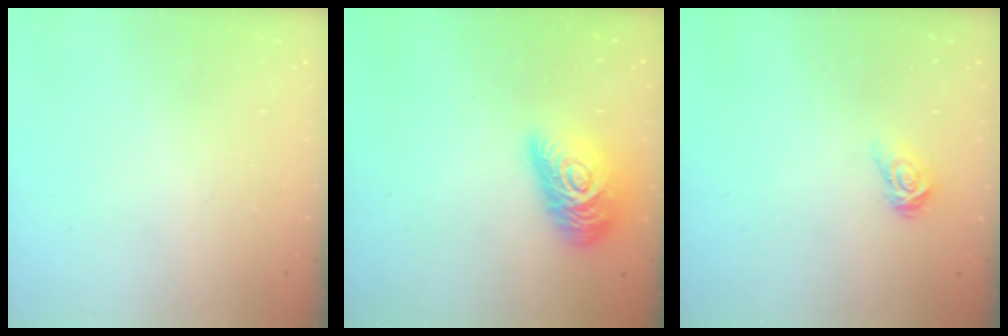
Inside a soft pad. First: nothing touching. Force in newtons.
{"total": 15.9, "press": 15.8, "slide": 0.8}
{"total": 3.9, "press": 3.9, "slide": 0.4}